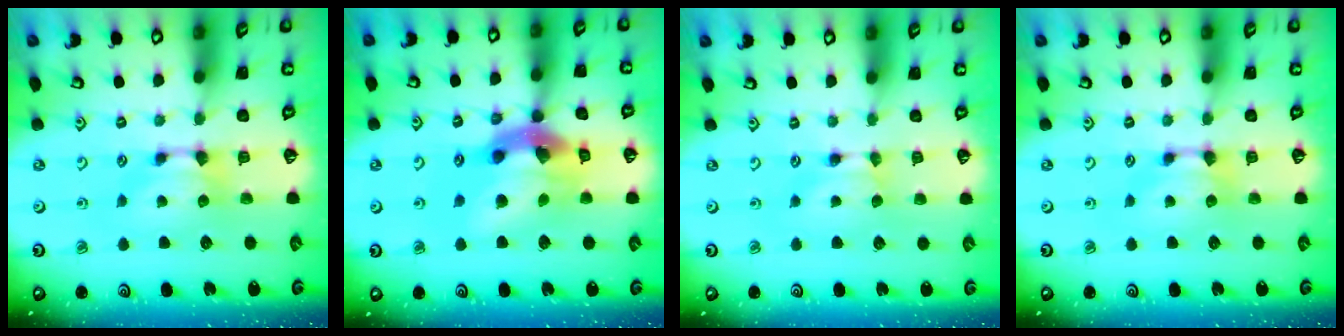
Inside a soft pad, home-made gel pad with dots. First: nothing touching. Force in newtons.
{"total": 11.4, "press": 11.1, "slide": 2.5}
{"total": 0.0}
{"total": 0.0}